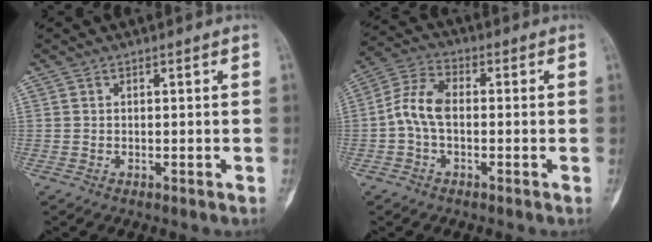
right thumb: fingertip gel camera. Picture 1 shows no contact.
{"total": 7.2, "force": [-0.8, 4.3, 5.8], "torque": [-0.117, 0.024, -0.026]}